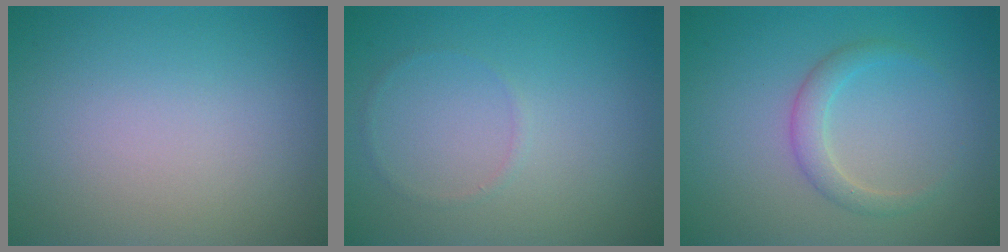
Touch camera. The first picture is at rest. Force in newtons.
{"total": 0.5, "press": 0.5, "slide": 0.1}
{"total": 2.0, "press": 2.0, "slide": 0.1}